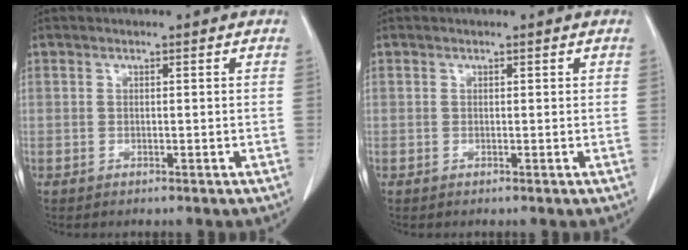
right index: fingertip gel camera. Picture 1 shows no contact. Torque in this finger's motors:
{"motor_torque": [0.04, 0.02, -0.01, 0.01]}